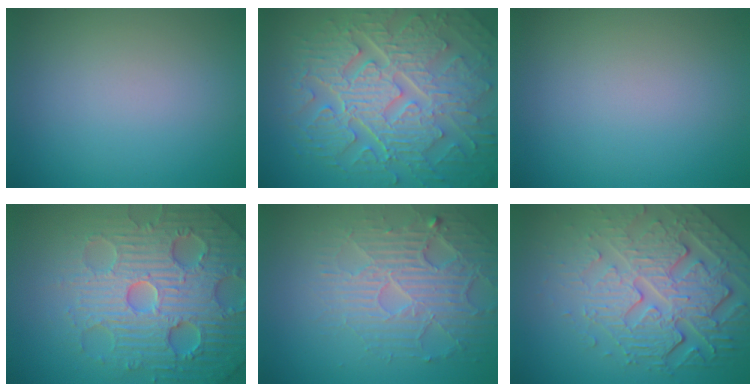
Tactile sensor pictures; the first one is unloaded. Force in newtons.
{"total": 10.8, "press": 7.2, "slide": 8.0}
{"total": 0.0}
{"total": 7.8, "press": 7.6, "slide": 1.8}
{"total": 4.9, "press": 4.2, "slide": 2.5}
{"total": 7.8, "press": 5.5, "slide": 5.5}